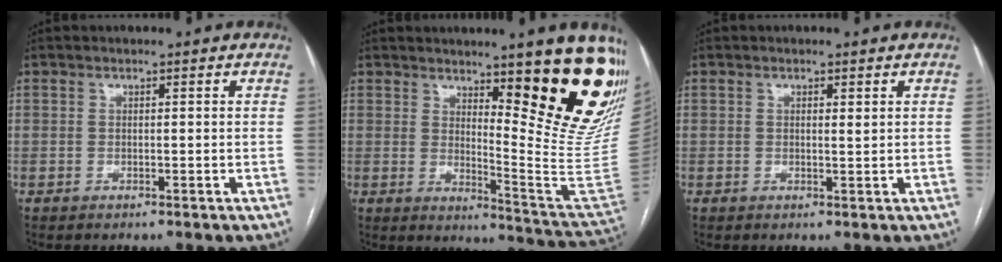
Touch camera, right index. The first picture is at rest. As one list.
[{"total": 18.9, "force": [10.9, 1.2, 15.4], "torque": [-0.161, -0.046, 0.143]}, {"total": 0.8, "force": [0.3, 0.1, 0.7], "torque": [-0.015, -0.001, 0.005]}]